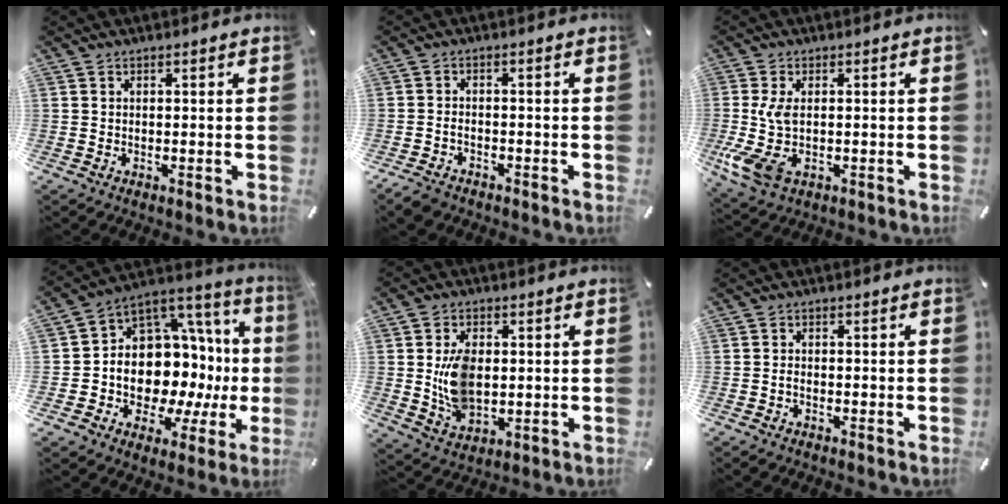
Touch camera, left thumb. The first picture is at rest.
{"total": 2.9, "force": [-2.0, 1.7, 1.3], "torque": [-0.037, 0.006, -0.042]}
{"total": 7.8, "force": [-0.3, 4.4, 6.5], "torque": [-0.160, -0.012, -0.007]}
{"total": 12.3, "force": [-0.3, 10.3, 6.8], "torque": [-0.097, -0.055, 0.004]}
{"total": 10.4, "force": [0.6, 7.1, 7.5], "torque": [-0.157, -0.001, 0.009]}
{"total": 1.0, "force": [-0.6, 0.4, 0.7], "torque": [-0.016, 0.000, -0.012]}